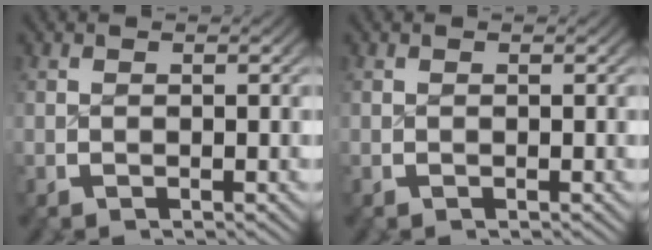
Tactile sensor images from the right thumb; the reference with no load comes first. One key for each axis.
{"total": 0.0}